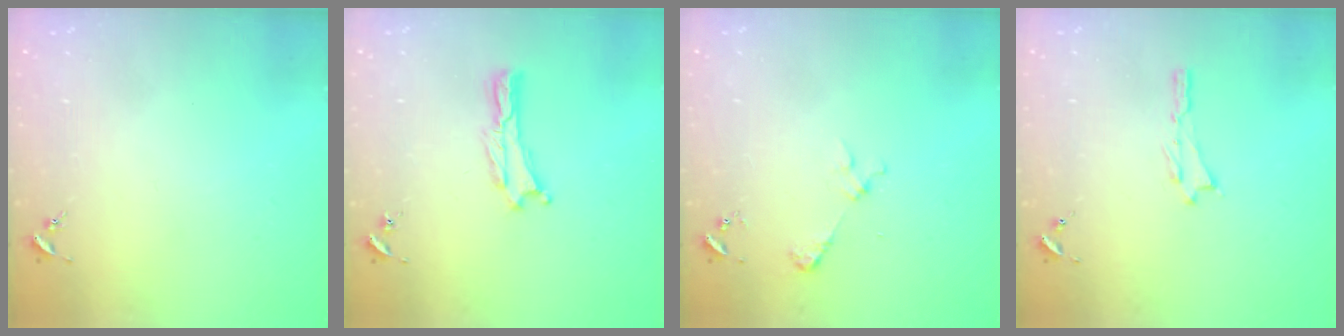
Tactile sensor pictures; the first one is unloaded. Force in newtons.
{"total": 0.0}
{"total": 2.4, "press": 2.4, "slide": 0.2}
{"total": 0.0}